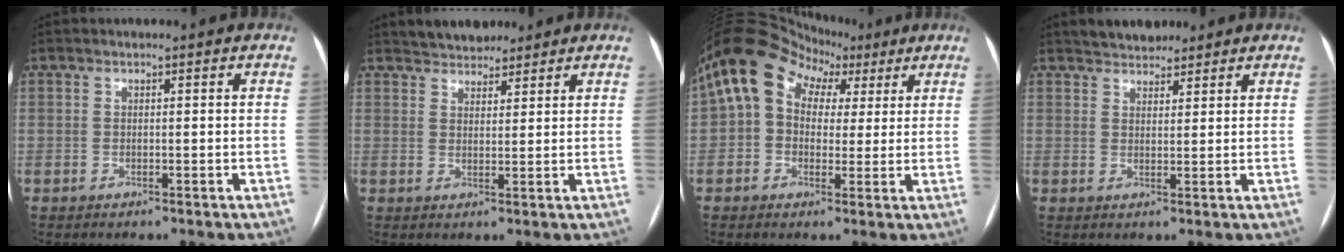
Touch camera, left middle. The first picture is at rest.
{"total": 4.7, "force": [4.2, 1.9, 0.9], "torque": [-0.010, 0.014, 0.070]}
{"total": 13.0, "force": [4.9, 9.6, 7.2], "torque": [-0.145, 0.068, 0.080]}
{"total": 4.1, "force": [3.6, 1.6, 0.9], "torque": [-0.010, 0.014, 0.061]}